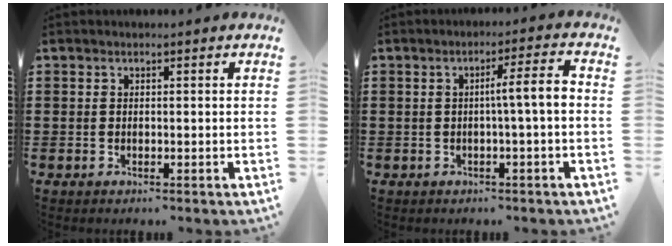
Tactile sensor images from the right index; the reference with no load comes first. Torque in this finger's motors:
{"motor_torque": [1.08, -0.33, 0.29, 0.11]}